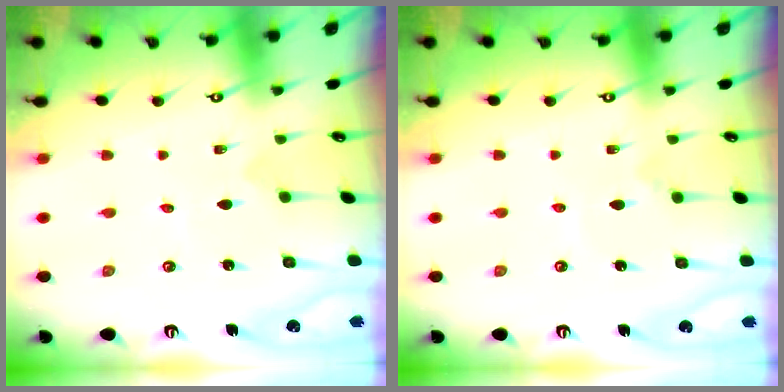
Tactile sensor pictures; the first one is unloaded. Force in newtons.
{"total": 1.3, "press": 1.2, "slide": 0.4}